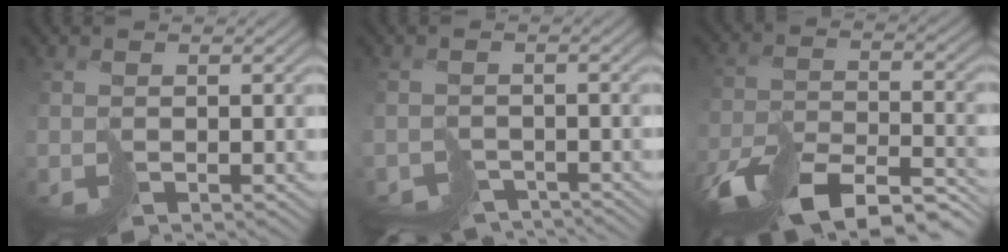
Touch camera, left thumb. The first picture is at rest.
{"total": 4.4, "force": [-4.1, 1.7, 0.6], "torque": [0.005, -0.017, -0.066]}
{"total": 14.6, "force": [-11.4, 4.5, 7.9], "torque": [-0.169, -0.011, -0.176]}